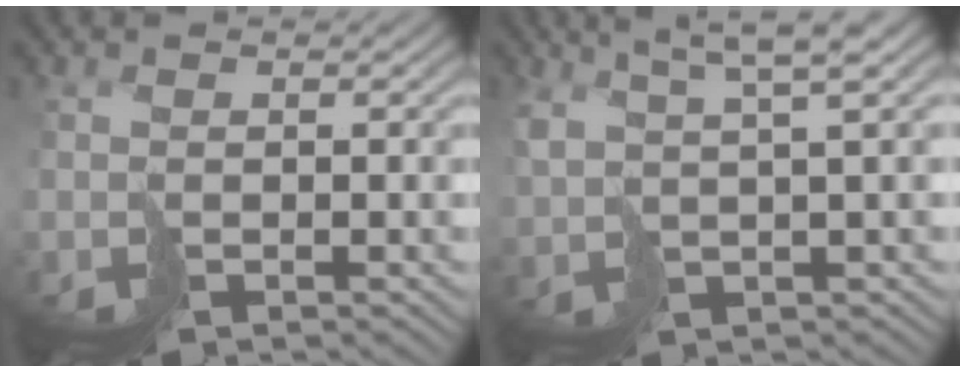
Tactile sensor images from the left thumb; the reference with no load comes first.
{"total": 5.5, "force": [3.4, 0.9, 4.2], "torque": [-0.069, 0.022, 0.065]}